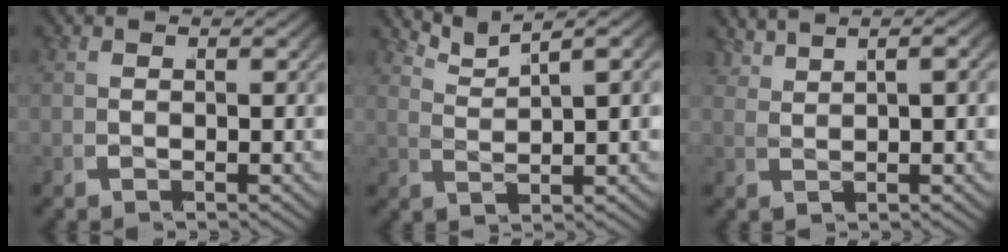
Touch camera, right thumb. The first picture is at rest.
{"total": 3.8, "force": [3.0, 0.7, 2.2], "torque": [-0.021, 0.014, 0.047]}
{"total": 3.1, "force": [2.2, 0.7, 2.1], "torque": [-0.017, 0.019, 0.031]}